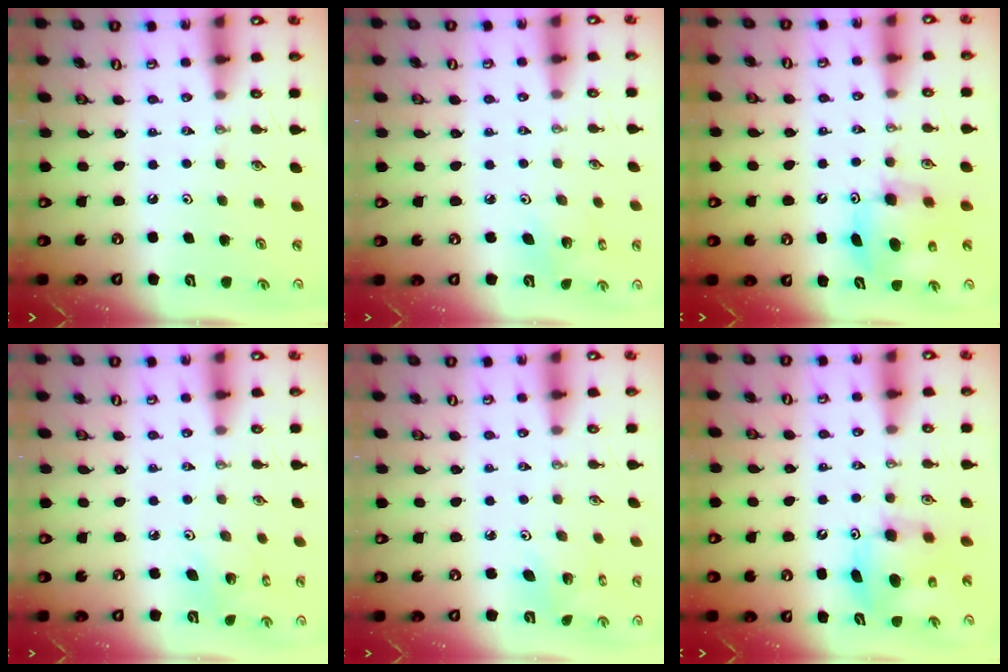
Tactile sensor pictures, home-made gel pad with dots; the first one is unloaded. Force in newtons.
{"total": 2.8, "press": 2.8, "slide": 0.2}
{"total": 7.4, "press": 7.4, "slide": 0.2}
{"total": 2.8, "press": 2.8, "slide": 0.2}
{"total": 3.6, "press": 3.5, "slide": 0.4}
{"total": 8.0, "press": 8.0, "slide": 0.4}